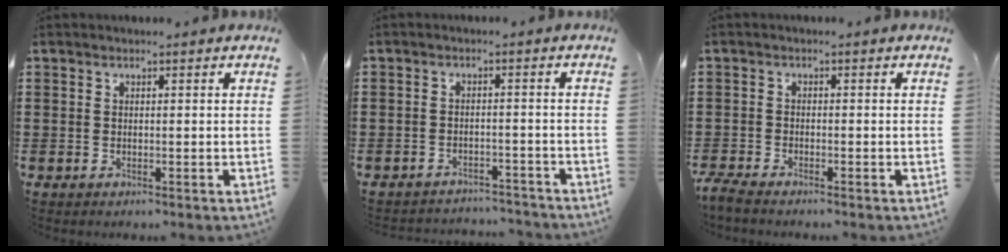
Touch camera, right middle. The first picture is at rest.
{"total": 2.9, "force": [-2.8, 0.3, -0.4], "torque": [-0.001, 0.003, -0.064]}
{"total": 2.0, "force": [-1.9, 0.2, 0.7], "torque": [-0.027, -0.002, -0.042]}